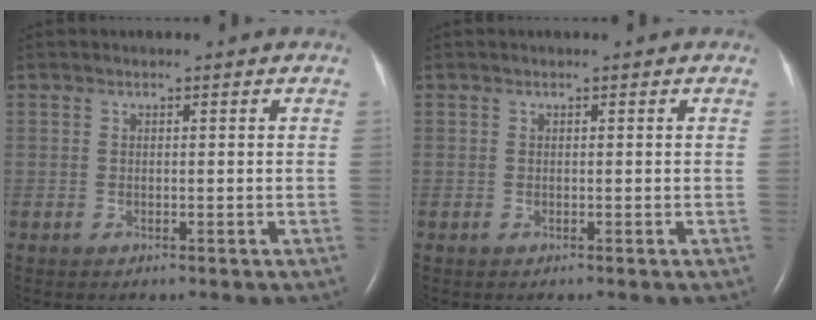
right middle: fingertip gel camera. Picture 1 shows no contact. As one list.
[{"total": 0.0}]